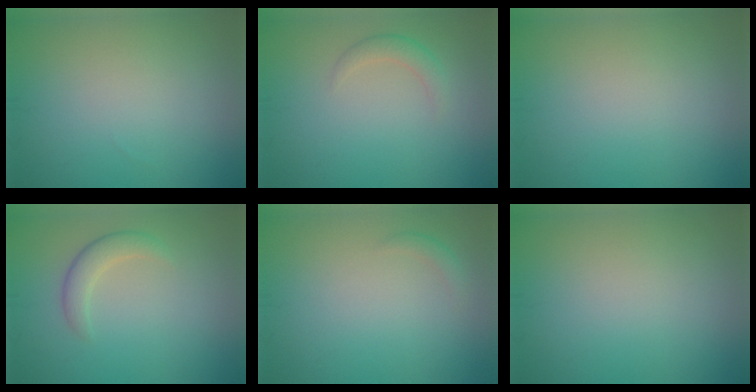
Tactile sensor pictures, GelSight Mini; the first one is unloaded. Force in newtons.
{"total": 1.6, "press": 1.6, "slide": 0.1}
{"total": 0.0}
{"total": 2.3, "press": 2.3, "slide": 0.2}
{"total": 0.9, "press": 0.9, "slide": 0.0}
{"total": 0.0}